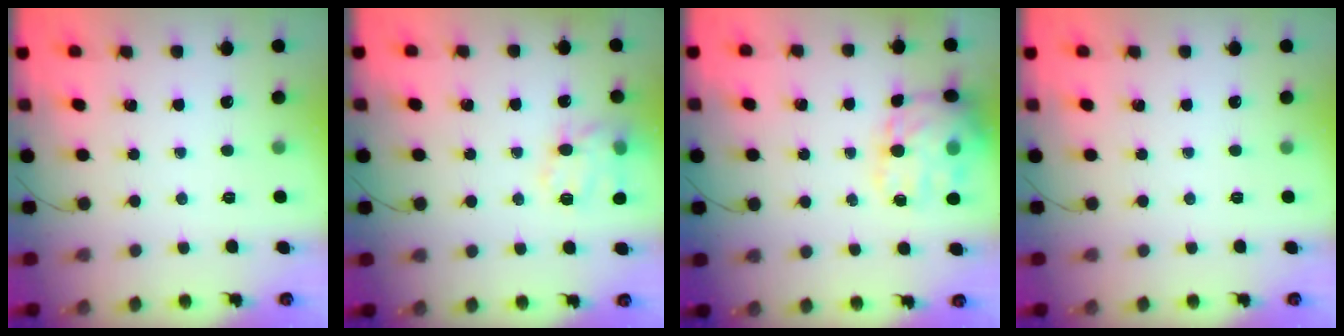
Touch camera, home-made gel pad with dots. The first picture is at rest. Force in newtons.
{"total": 14.7, "press": 14.5, "slide": 1.8}
{"total": 17.6, "press": 17.5, "slide": 2.4}
{"total": 0.0}